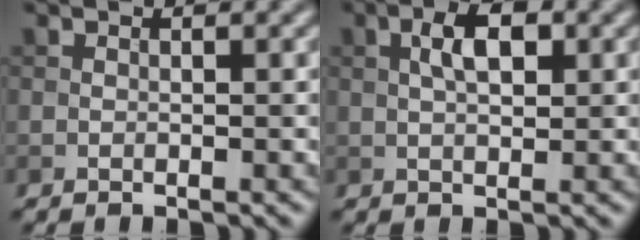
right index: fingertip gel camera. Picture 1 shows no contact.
{"total": 3.5, "force": [0.8, 1.6, 3.0], "torque": [-0.056, 0.007, 0.011]}